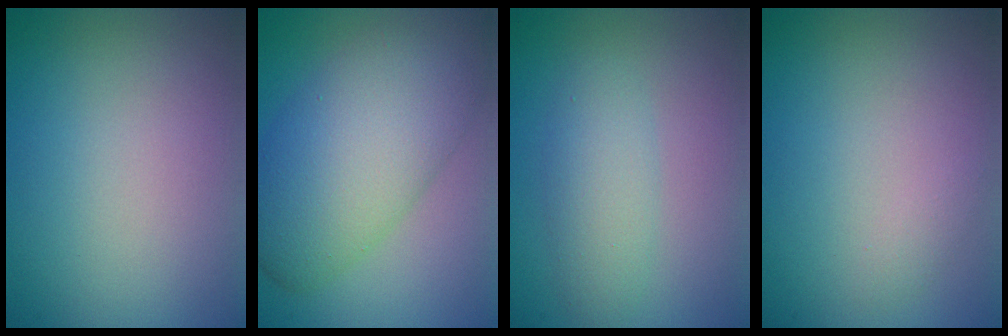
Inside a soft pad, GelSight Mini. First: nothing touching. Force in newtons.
{"total": 9.3, "press": 9.3, "slide": 0.1}
{"total": 2.9, "press": 2.9, "slide": 0.1}
{"total": 0.6, "press": 0.6, "slide": 0.1}